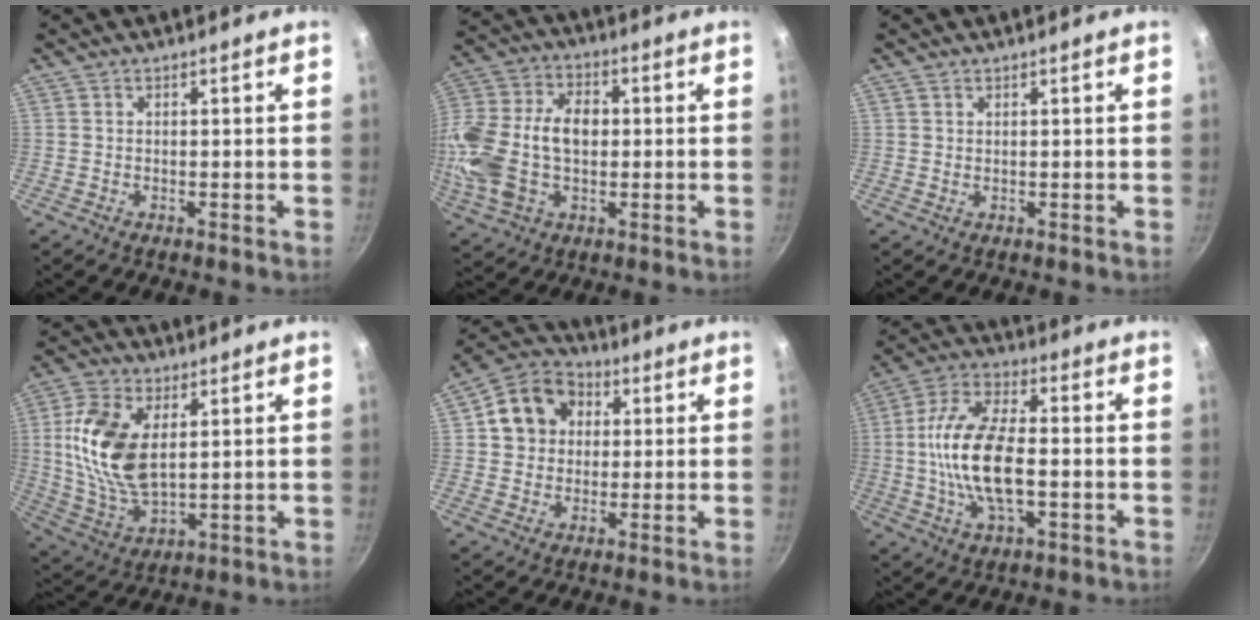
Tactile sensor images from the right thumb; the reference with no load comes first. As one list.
[{"total": 19.4, "force": [-0.4, 12.6, 14.7], "torque": [-0.286, 0.032, -0.011]}, {"total": 0.6, "force": [0.4, 0.3, 0.2], "torque": [-0.002, -0.007, 0.006]}, {"total": 15.7, "force": [3.3, 8.7, 12.6], "torque": [-0.241, -0.013, 0.070]}, {"total": 11.6, "force": [2.6, 9.8, 5.7], "torque": [-0.069, 0.014, 0.026]}, {"total": 16.0, "force": [-1.8, 7.6, 13.9], "torque": [-0.261, 0.025, -0.044]}]